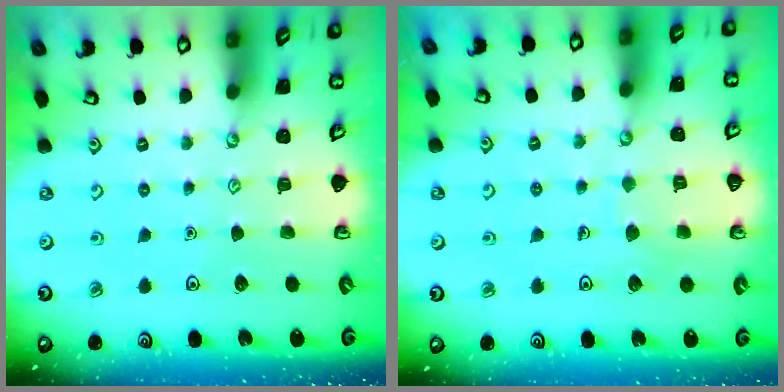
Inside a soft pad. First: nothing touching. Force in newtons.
{"total": 4.7, "press": 4.7, "slide": 0.3}